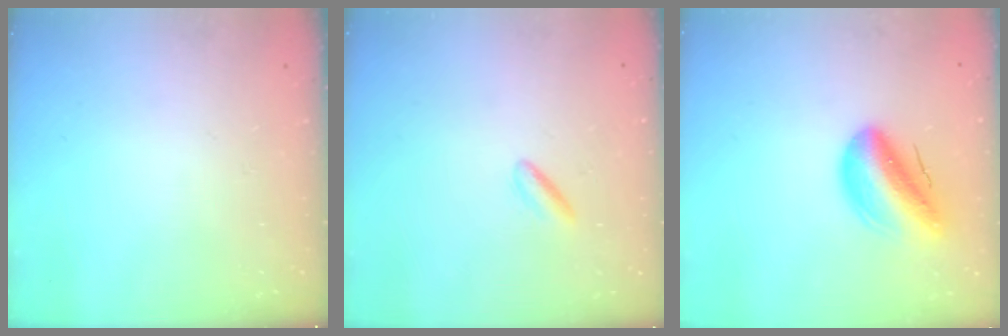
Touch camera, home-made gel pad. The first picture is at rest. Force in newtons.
{"total": 1.8, "press": 1.6, "slide": 0.8}
{"total": 12.4, "press": 11.8, "slide": 3.7}